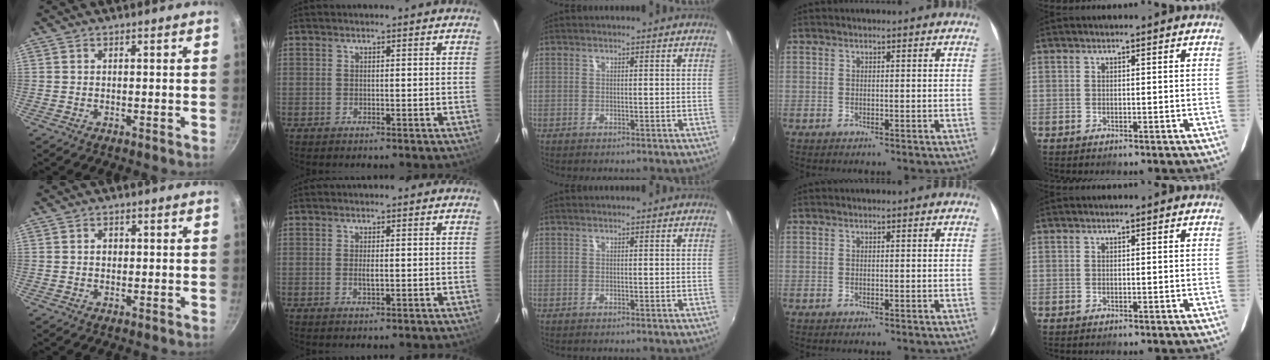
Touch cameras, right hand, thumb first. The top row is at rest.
{"thumb": {"total": 1.4, "force": [0.0, 1.2, 0.7], "torque": [-0.007, 0.003, -0.001]}, "index": {"total": 1.5, "force": [-0.1, 0.4, 1.4], "torque": [-0.027, -0.001, -0.002]}}